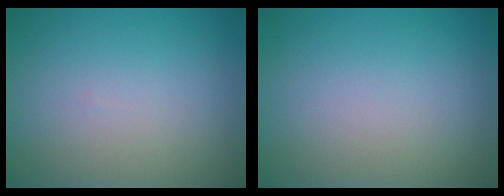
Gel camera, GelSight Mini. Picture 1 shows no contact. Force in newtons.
{"total": 0.0}